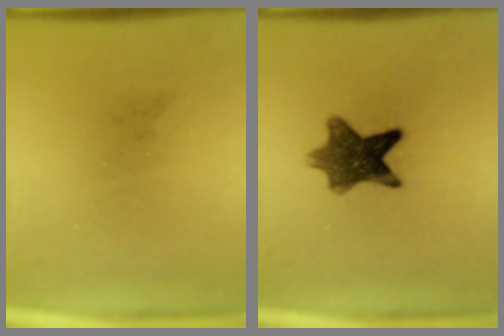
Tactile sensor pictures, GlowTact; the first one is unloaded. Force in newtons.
{"total": 8.9}